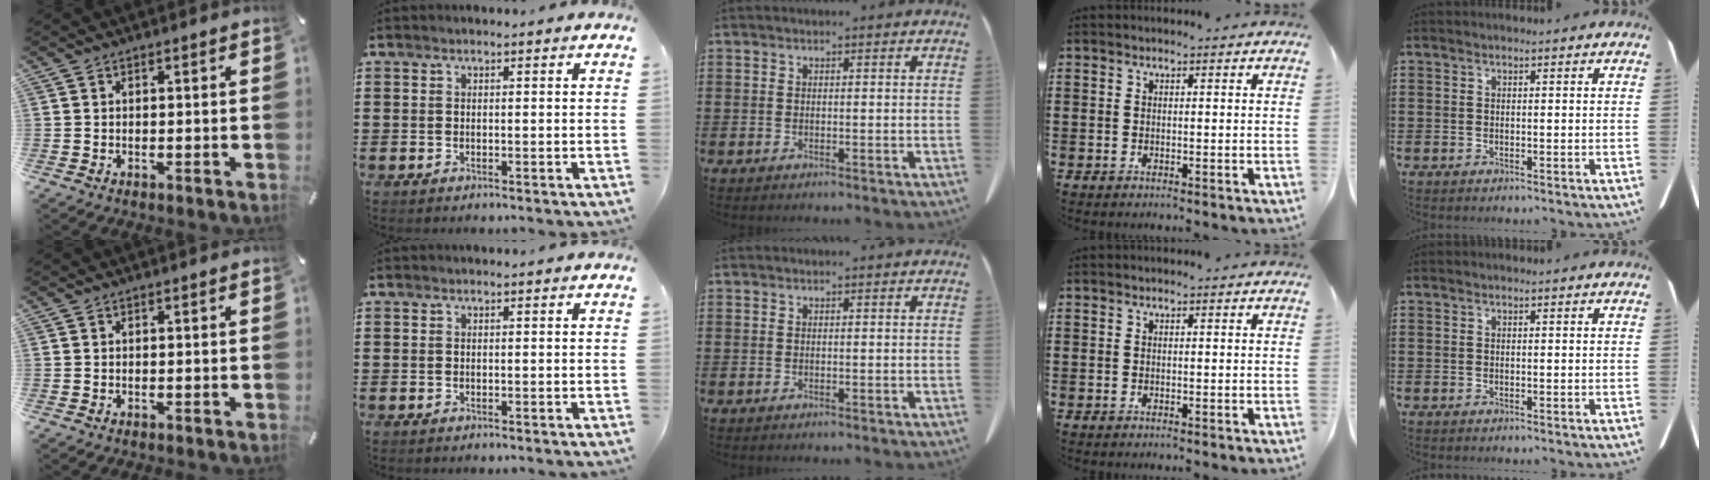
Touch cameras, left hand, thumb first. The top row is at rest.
{}